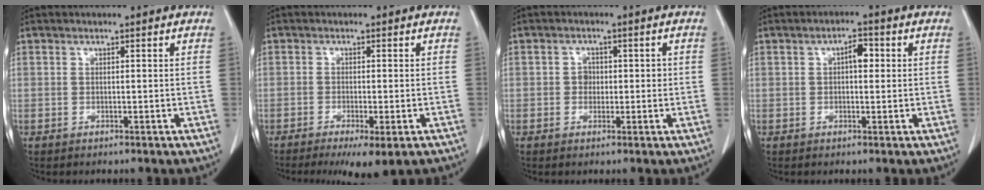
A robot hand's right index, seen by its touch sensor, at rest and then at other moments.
{"total": 7.1, "force": [-4.8, 1.4, 5.0], "torque": [-0.059, -0.017, -0.065]}
{"total": 2.3, "force": [0.0, 1.9, 1.3], "torque": [-0.014, 0.005, -0.002]}
{"total": 2.8, "force": [0.5, 1.3, 2.5], "torque": [-0.037, 0.010, 0.005]}